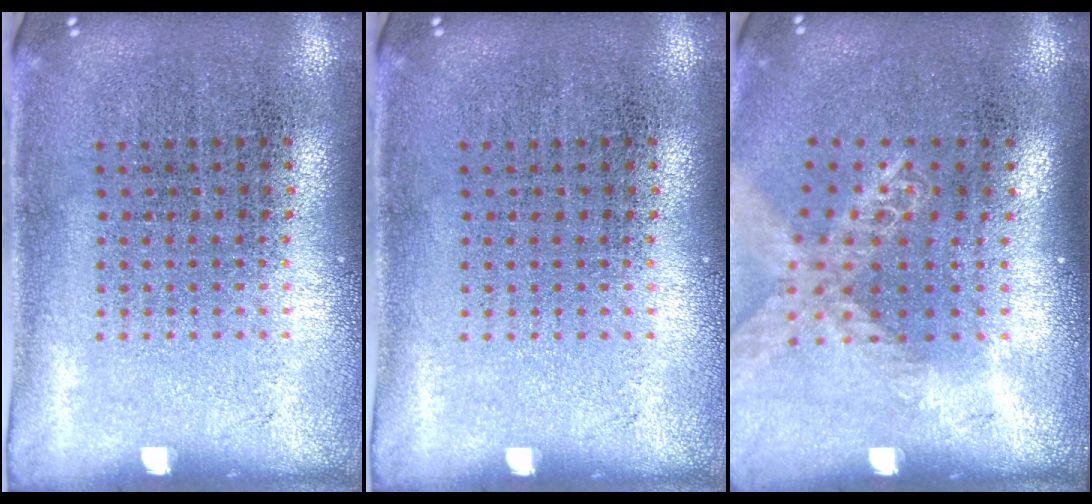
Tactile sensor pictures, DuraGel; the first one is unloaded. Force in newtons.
{"total": 0.0}
{"total": 1.6, "press": 1.4, "slide": 0.8}